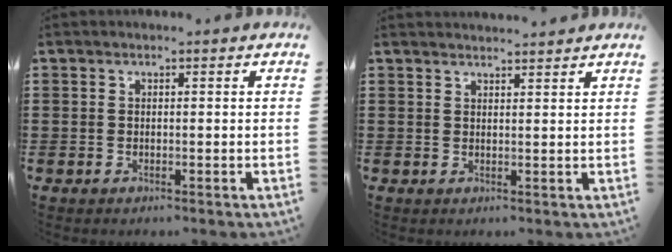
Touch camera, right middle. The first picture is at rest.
{"total": 1.7, "force": [1.7, -0.1, -0.1], "torque": [-0.004, 0.000, 0.034]}